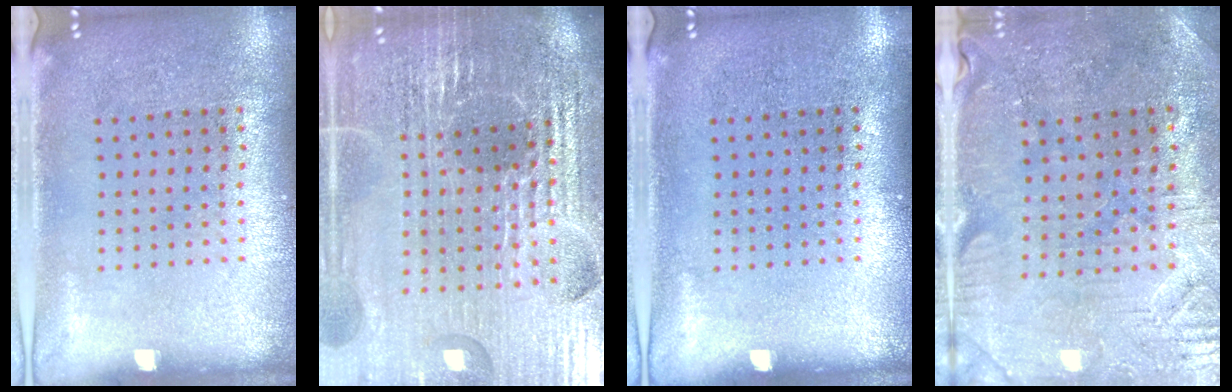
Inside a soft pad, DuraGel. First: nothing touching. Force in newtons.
{"total": 6.3, "press": 5.6, "slide": 2.8}
{"total": 0.0}
{"total": 0.9, "press": 0.8, "slide": 0.4}